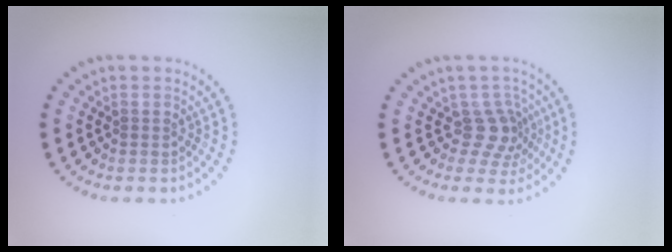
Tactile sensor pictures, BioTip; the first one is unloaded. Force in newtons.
{"total": 2.8, "press": 2.0, "slide": 2.0}